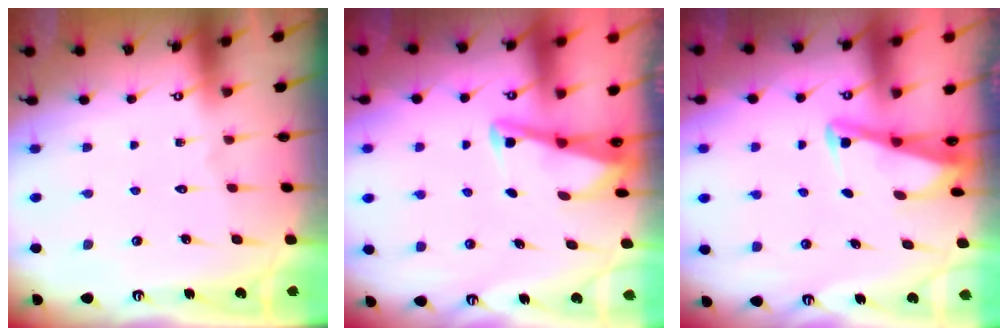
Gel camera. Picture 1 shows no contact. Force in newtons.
{"total": 2.8, "press": 2.8, "slide": 0.4}
{"total": 2.7, "press": 2.7, "slide": 0.4}